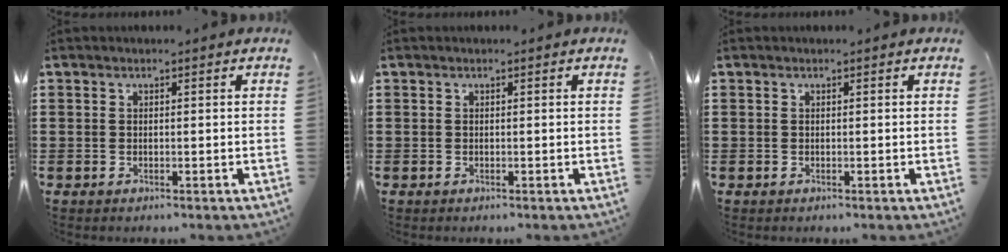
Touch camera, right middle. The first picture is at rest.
{"total": 0.0}
{"total": 0.0}